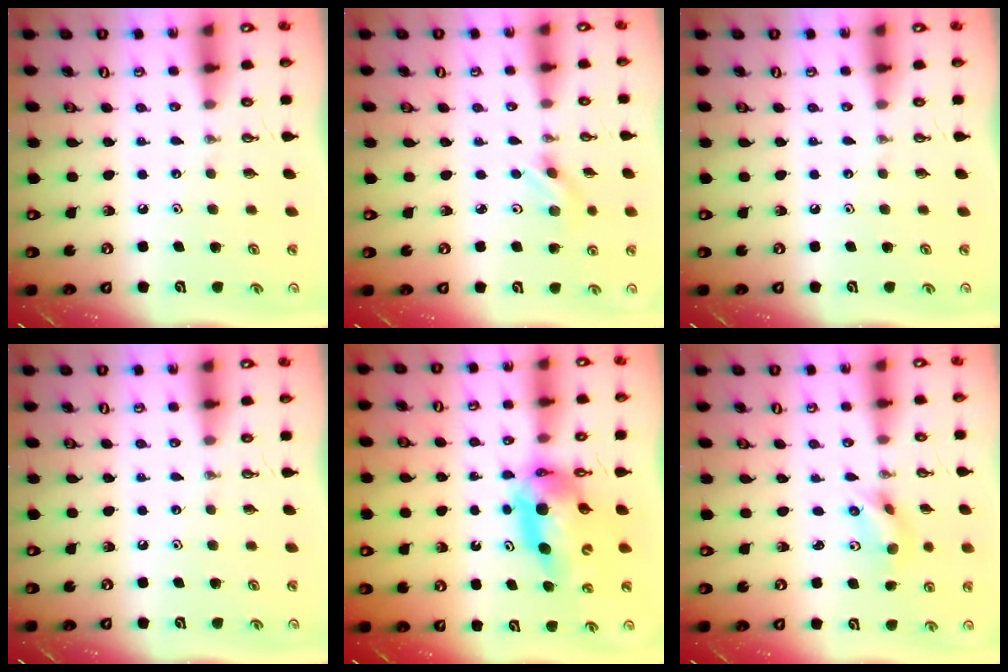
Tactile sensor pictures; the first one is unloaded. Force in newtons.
{"total": 2.2, "press": 2.1, "slide": 0.7}
{"total": 0.0}
{"total": 0.0}
{"total": 11.3, "press": 11.3, "slide": 1.2}
{"total": 6.3, "press": 2.7, "slide": 5.7}